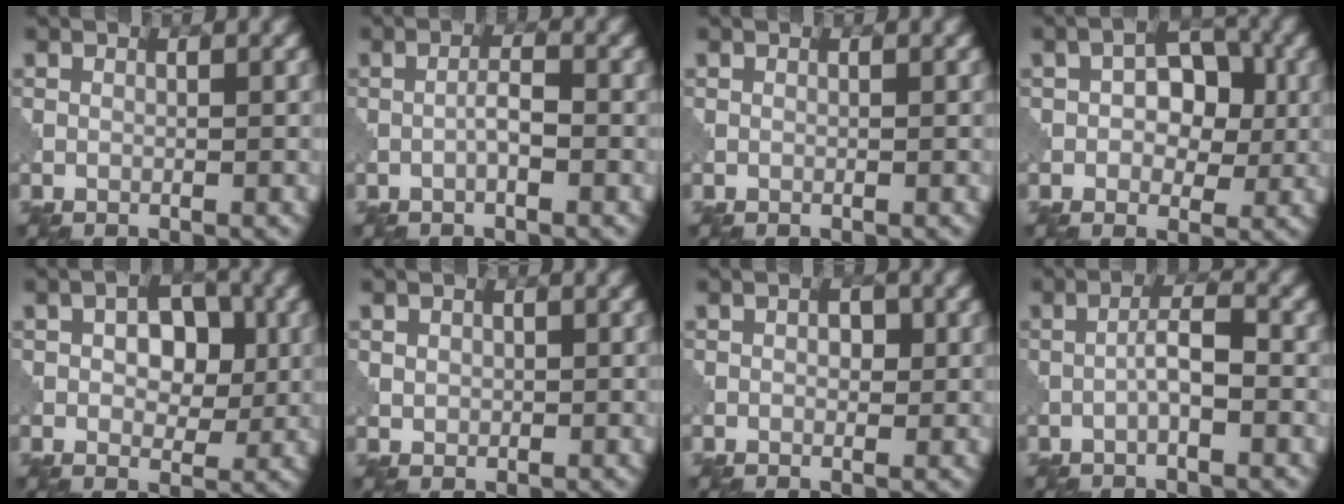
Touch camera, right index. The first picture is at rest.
{"total": 1.6, "force": [-0.6, 0.3, 1.5], "torque": [-0.028, 0.006, -0.014]}
{"total": 0.0}
{"total": 5.0, "force": [0.4, 3.4, 3.7], "torque": [-0.043, 0.004, -0.003]}
{"total": 5.1, "force": [0.8, 3.1, 4.0], "torque": [-0.057, 0.002, 0.009]}
{"total": 1.1, "force": [0.3, 1.0, 0.4], "torque": [-0.007, -0.002, 0.008]}
{"total": 1.4, "force": [0.3, 0.8, 1.1], "torque": [-0.016, 0.003, 0.003]}
{"total": 2.6, "force": [-0.7, 0.5, 2.4], "torque": [-0.045, 0.009, -0.017]}